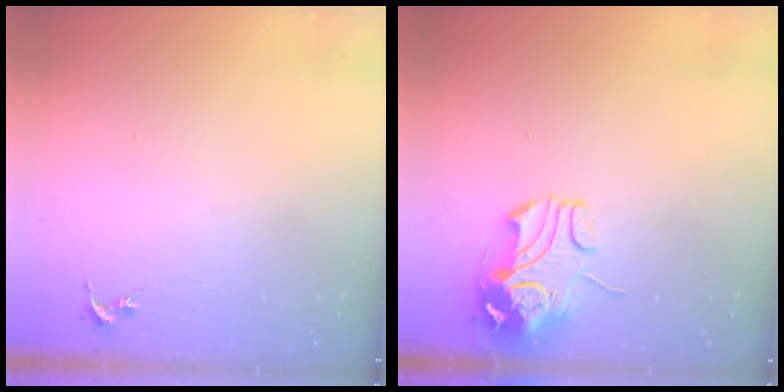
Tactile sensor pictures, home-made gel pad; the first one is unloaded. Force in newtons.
{"total": 9.7, "press": 9.6, "slide": 1.7}